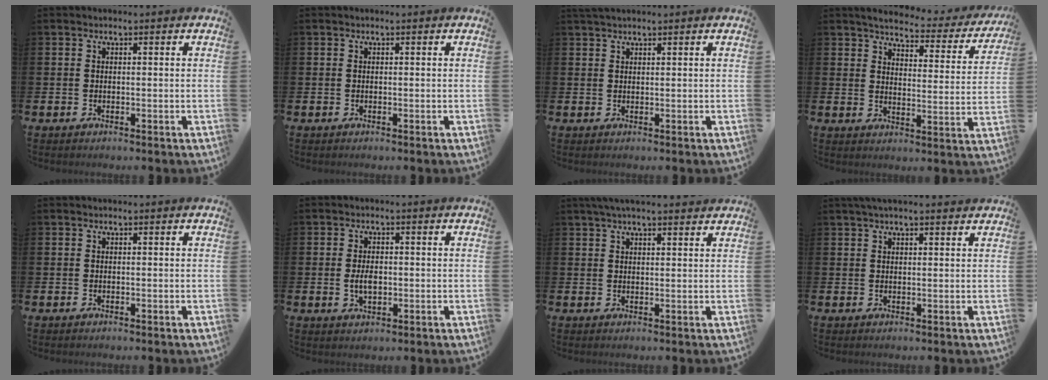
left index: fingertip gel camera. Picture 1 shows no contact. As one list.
[{"total": 0.0}, {"total": 1.5, "force": [1.4, 0.2, 0.5], "torque": [-0.007, 0.001, 0.024]}, {"total": 3.9, "force": [3.6, 1.1, 1.1], "torque": [-0.036, -0.031, 0.052]}, {"total": 0.0}, {"total": 2.9, "force": [-0.1, 1.7, 2.4], "torque": [-0.035, 0.001, -0.005]}, {"total": 3.4, "force": [2.9, 0.5, 1.6], "torque": [-0.033, -0.003, 0.052]}, {"total": 2.3, "force": [1.9, 0.3, 1.1], "torque": [-0.020, 0.001, 0.033]}]